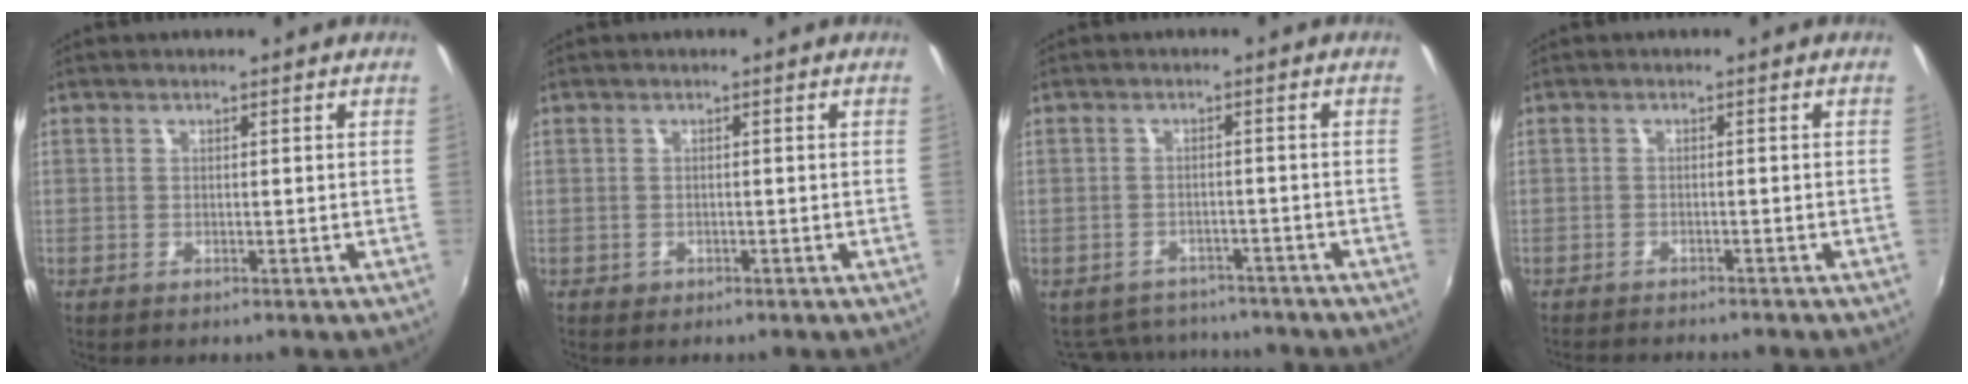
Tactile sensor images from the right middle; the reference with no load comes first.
{"total": 0.7, "force": [-0.3, 0.6, 0.1], "torque": [-0.003, -0.002, -0.002]}
{"total": 9.0, "force": [-8.0, 3.6, 2.0], "torque": [-0.054, 0.001, -0.111]}
{"total": 4.4, "force": [-4.2, 0.3, 1.4], "torque": [-0.039, -0.014, -0.067]}